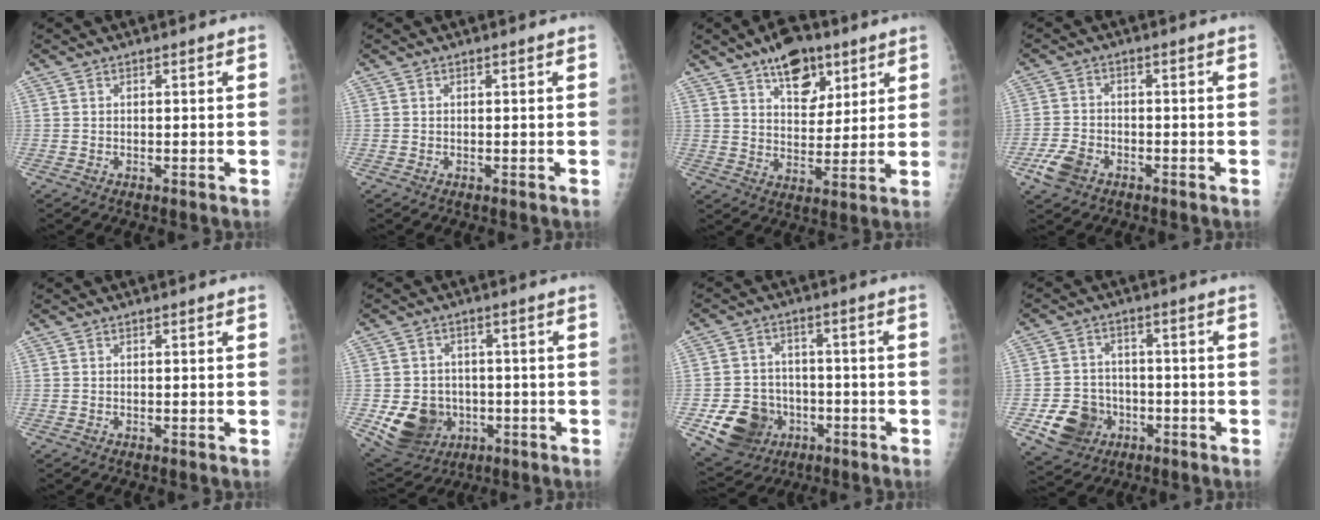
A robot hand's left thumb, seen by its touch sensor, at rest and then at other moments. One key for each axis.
{"total": 0.0}
{"total": 11.7, "fx": 7.0, "fy": 6.2, "fz": 7.0, "tx": -0.073, "ty": -0.036, "tz": 0.111}
{"total": 5.2, "fx": -2.8, "fy": 3.4, "fz": 2.8, "tx": -0.061, "ty": 0.010, "tz": -0.051}
{"total": 0.0}
{"total": 11.3, "fx": -2.6, "fy": 9.7, "fz": 5.1, "tx": -0.067, "ty": 0.006, "tz": -0.026}
{"total": 12.0, "fx": -4.1, "fy": 10.2, "fz": 4.9, "tx": -0.067, "ty": 0.018, "tz": -0.056}
{"total": 9.5, "fx": -3.5, "fy": 8.1, "fz": 3.6, "tx": -0.040, "ty": 0.020, "tz": -0.050}